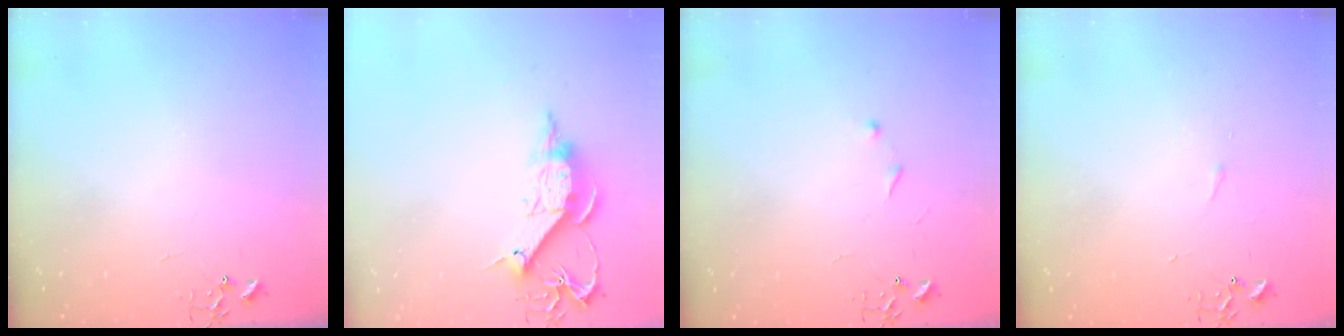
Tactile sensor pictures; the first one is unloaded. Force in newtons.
{"total": 12.5, "press": 12.5, "slide": 0.2}
{"total": 6.0, "press": 6.0, "slide": 0.6}
{"total": 2.9, "press": 2.9, "slide": 0.5}